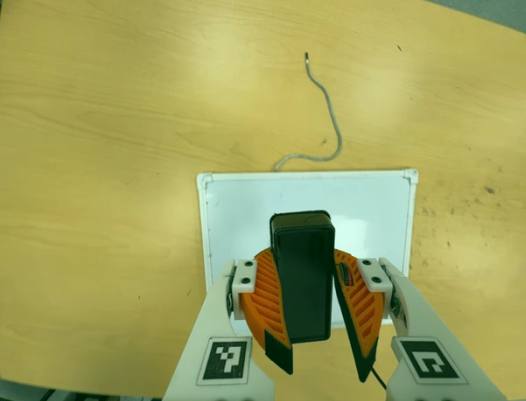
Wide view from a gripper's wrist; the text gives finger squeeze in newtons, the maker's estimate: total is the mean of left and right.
{"total": 10.6, "left": 10.3, "right": 10.8}